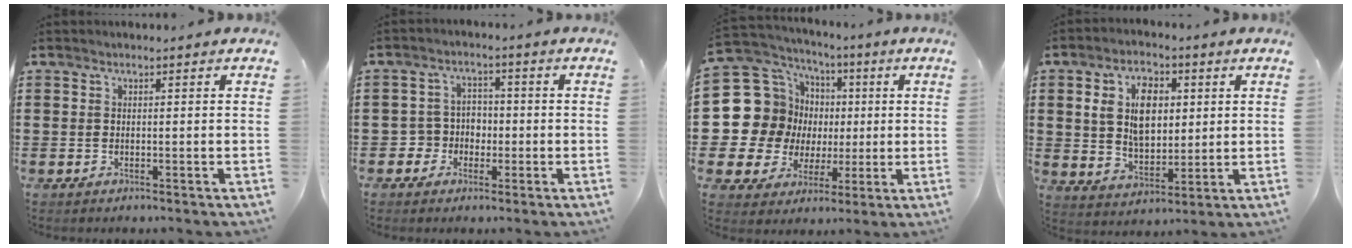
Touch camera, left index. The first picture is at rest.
{"total": 3.7, "force": [-1.4, 3.3, 1.0], "torque": [-0.033, 0.008, -0.032]}
{"total": 14.3, "force": [0.2, 13.7, 4.1], "torque": [-0.154, -0.022, 0.028]}
{"total": 8.5, "force": [2.4, 5.3, 6.2], "torque": [-0.126, 0.010, 0.039]}